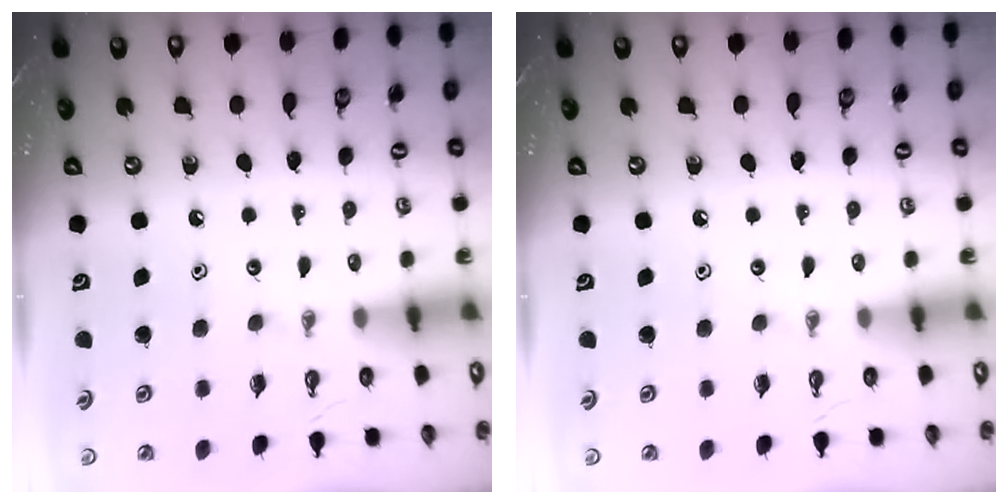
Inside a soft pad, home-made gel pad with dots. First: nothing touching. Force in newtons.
{"total": 0.0}